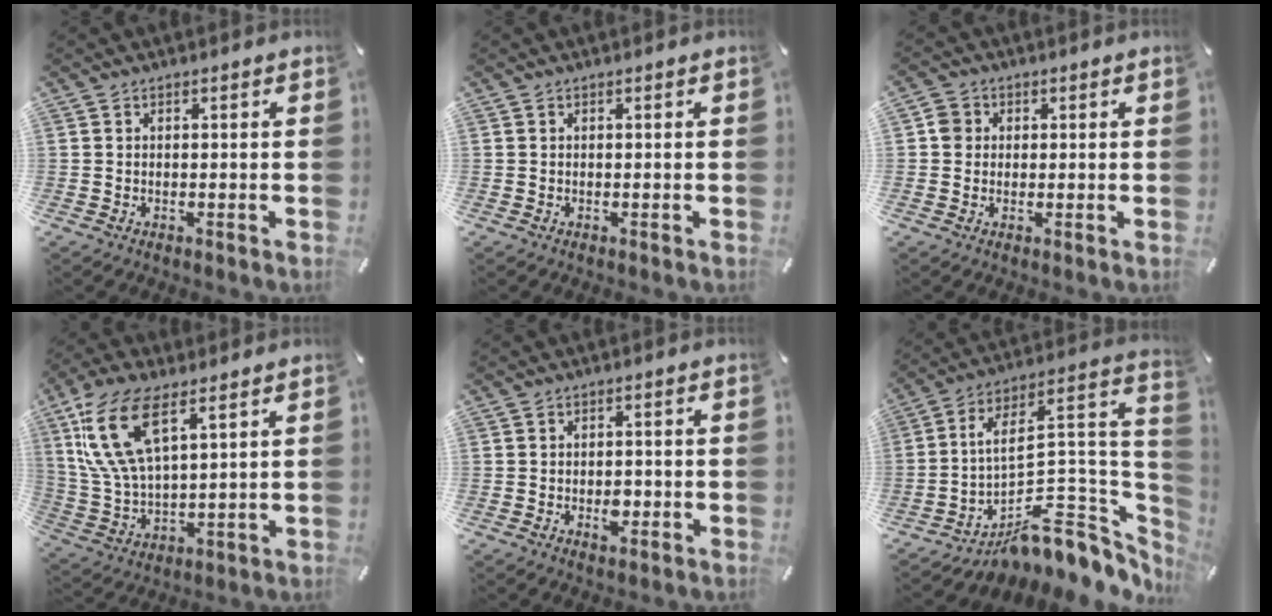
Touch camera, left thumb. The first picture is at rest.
{"total": 0.0}
{"total": 5.1, "force": [0.4, 4.9, 1.4], "torque": [-0.019, 0.009, 0.007]}
{"total": 15.5, "force": [7.9, 6.8, 11.4], "torque": [-0.275, -0.020, 0.141]}
{"total": 3.7, "force": [-1.1, 2.4, 2.7], "torque": [-0.038, 0.001, -0.018]}
{"total": 19.4, "force": [-5.2, 10.8, 15.2], "torque": [-0.181, -0.036, -0.072]}